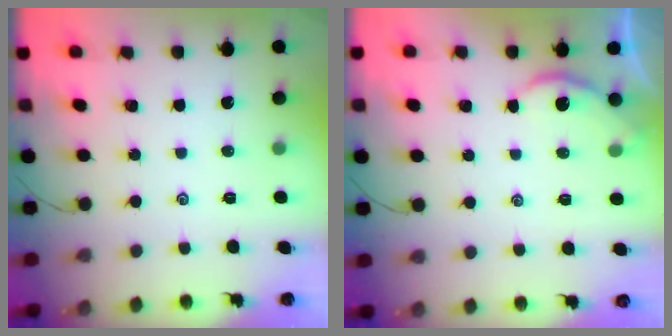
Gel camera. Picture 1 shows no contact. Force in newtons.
{"total": 2.9, "press": 2.9, "slide": 0.2}